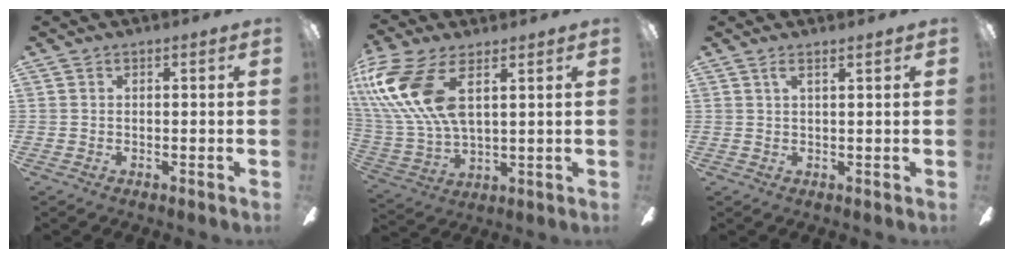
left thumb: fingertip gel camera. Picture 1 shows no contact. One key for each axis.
{"total": 18.2, "fx": 7.4, "fy": 8.2, "fz": 14.5, "tx": -0.324, "ty": -0.024, "tz": 0.128}
{"total": 2.1, "fx": 1.3, "fy": 0.0, "fz": 1.6, "tx": -0.035, "ty": 0.001, "tz": 0.022}